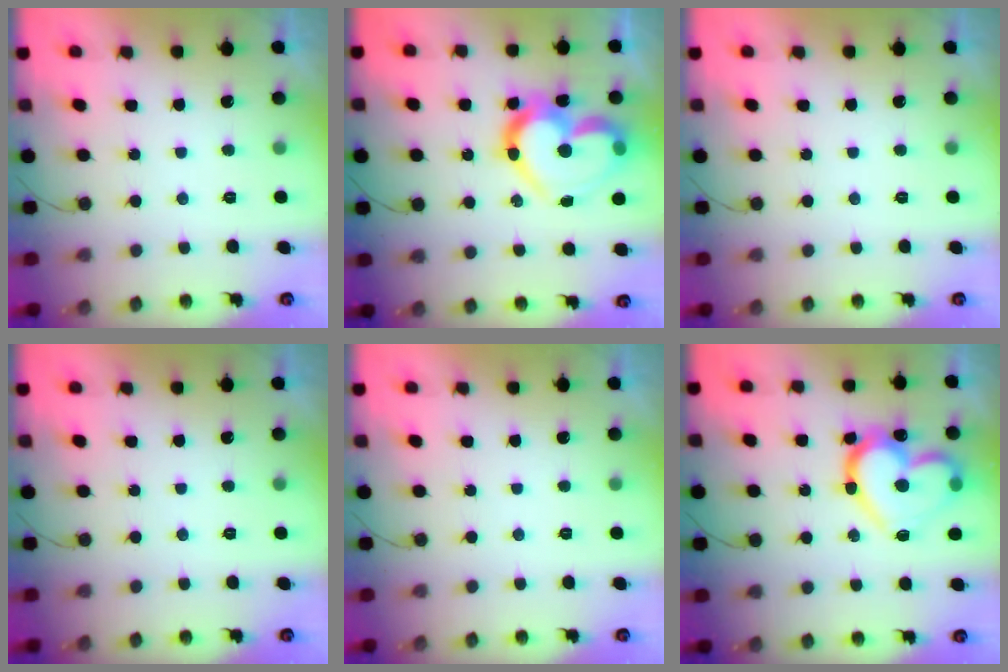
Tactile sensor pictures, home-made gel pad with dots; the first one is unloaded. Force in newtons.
{"total": 21.0, "press": 21.0, "slide": 1.7}
{"total": 0.0}
{"total": 0.0}
{"total": 0.0}
{"total": 21.0, "press": 20.9, "slide": 1.9}